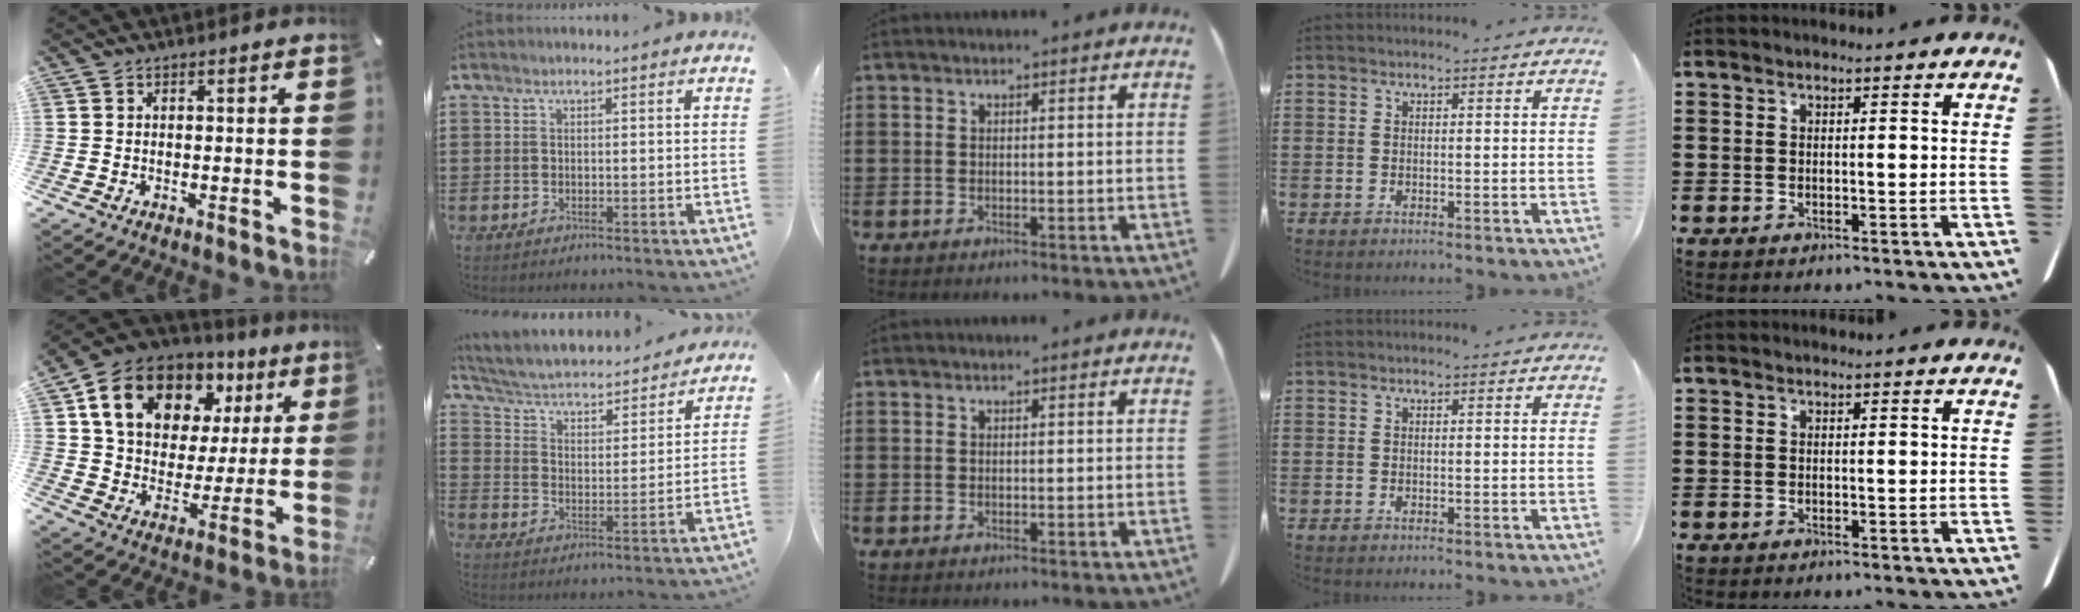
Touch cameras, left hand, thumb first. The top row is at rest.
{"thumb": {"total": 16.4, "force": [8.8, 11.6, 7.5], "torque": [-0.142, -0.035, 0.164]}, "index": {"total": 3.1, "force": [2.7, 0.8, 1.3], "torque": [-0.043, -0.027, 0.034]}}